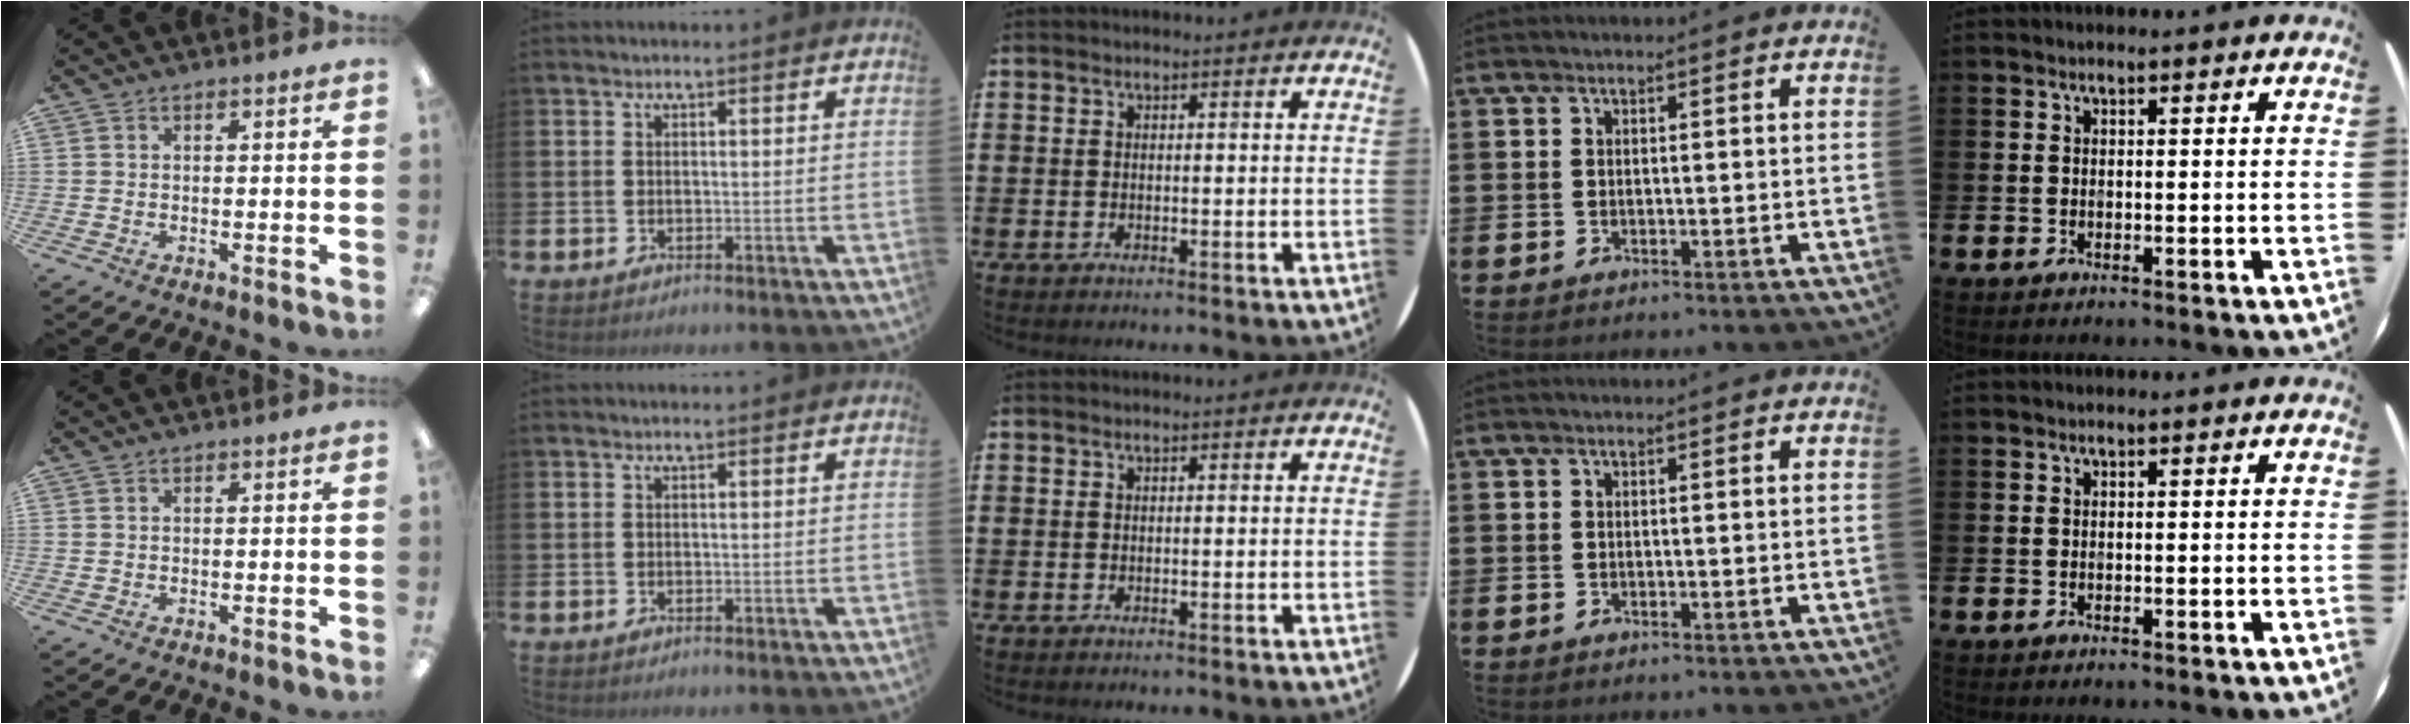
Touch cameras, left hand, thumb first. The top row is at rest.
{}